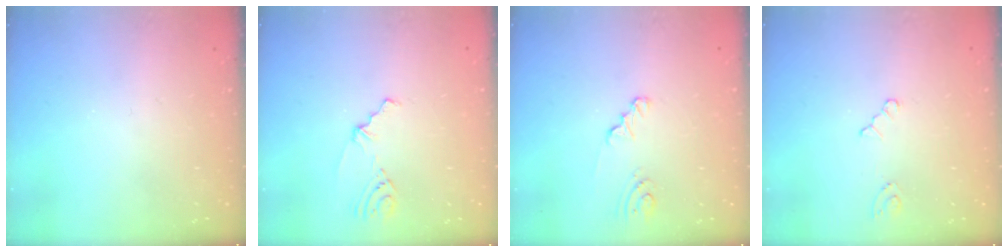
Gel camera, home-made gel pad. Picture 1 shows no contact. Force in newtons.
{"total": 2.3, "press": 1.7, "slide": 1.5}
{"total": 2.4, "press": 2.4, "slide": 0.2}
{"total": 2.8, "press": 2.8, "slide": 0.4}